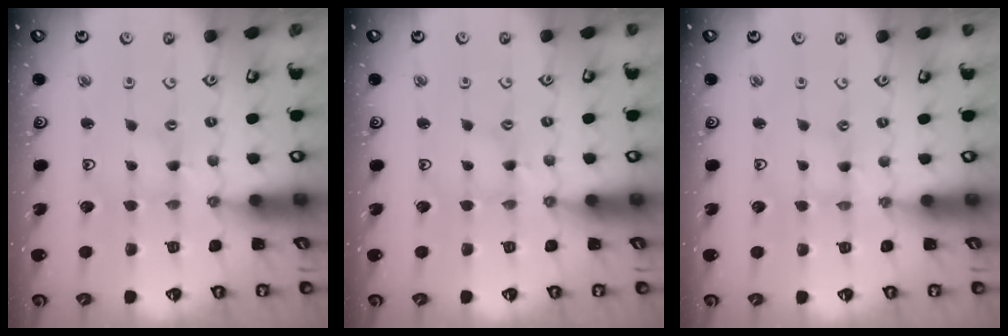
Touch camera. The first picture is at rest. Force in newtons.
{"total": 1.2, "press": 1.2, "slide": 0.3}
{"total": 0.0}